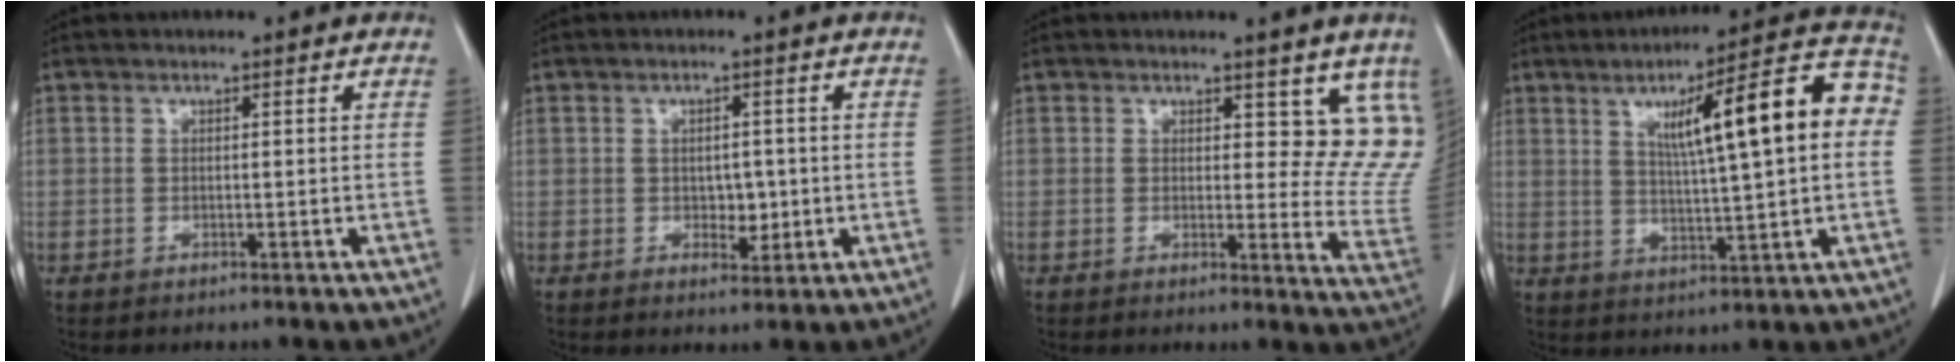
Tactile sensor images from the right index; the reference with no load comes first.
{"total": 3.2, "force": [-0.3, 2.0, 2.5], "torque": [-0.031, 0.000, 0.002]}
{"total": 9.5, "force": [7.2, 4.4, 4.4], "torque": [-0.020, -0.033, 0.067]}
{"total": 15.8, "force": [3.2, 1.9, 15.3], "torque": [-0.215, 0.033, 0.045]}